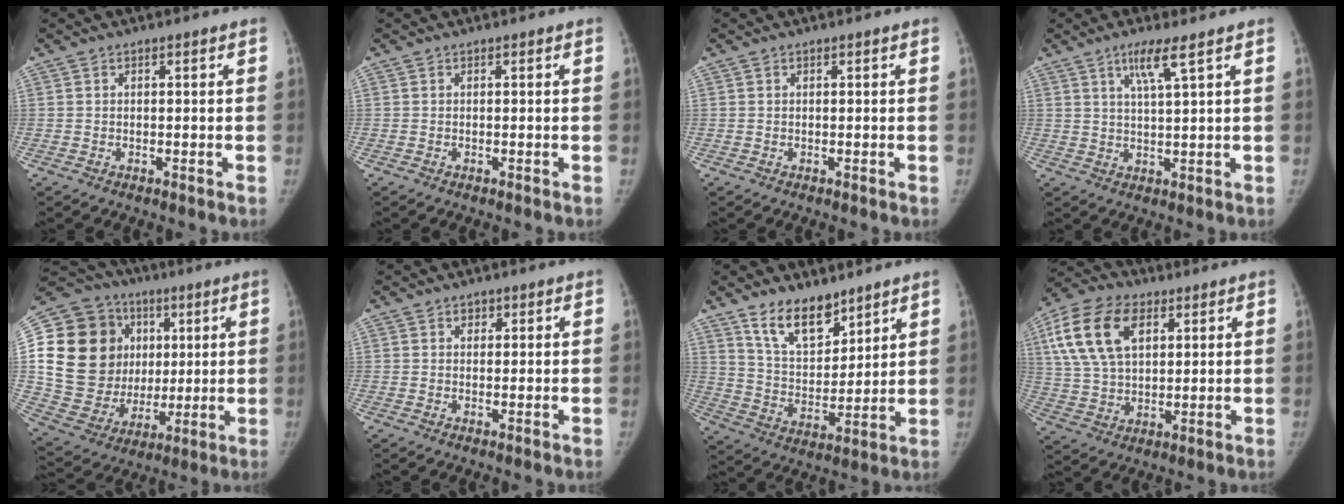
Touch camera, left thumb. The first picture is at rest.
{"total": 0.0}
{"total": 0.0}
{"total": 5.3, "force": [3.0, 0.0, 4.3], "torque": [-0.088, -0.018, 0.061]}
{"total": 25.7, "force": [5.4, 20.7, 14.2], "torque": [-0.247, 0.025, 0.116]}
{"total": 1.5, "force": [0.8, 1.1, 0.5], "torque": [0.005, -0.003, 0.010]}
{"total": 11.8, "force": [8.6, 5.8, 5.6], "torque": [-0.064, -0.068, 0.164]}
{"total": 16.3, "force": [6.2, 9.8, 11.5], "torque": [-0.213, 0.000, 0.114]}